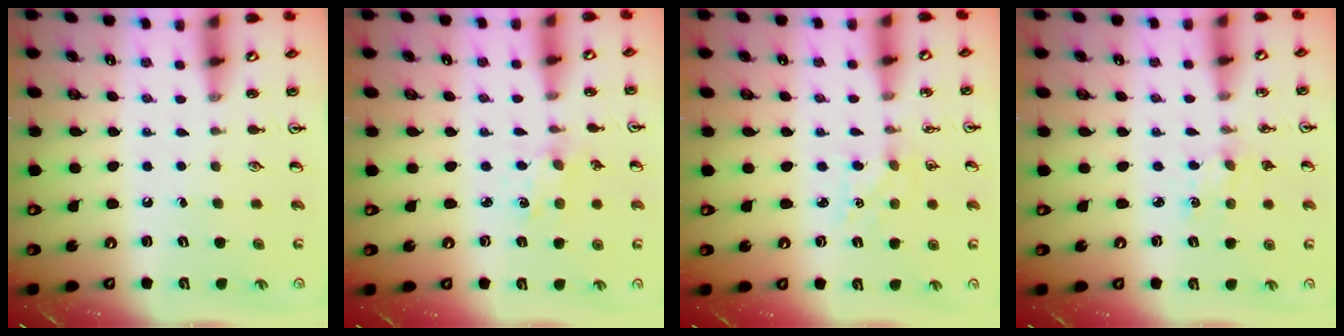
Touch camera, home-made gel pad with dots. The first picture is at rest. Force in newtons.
{"total": 1.1, "press": 1.0, "slide": 0.2}
{"total": 4.8, "press": 4.8, "slide": 0.4}
{"total": 2.8, "press": 2.8, "slide": 0.3}